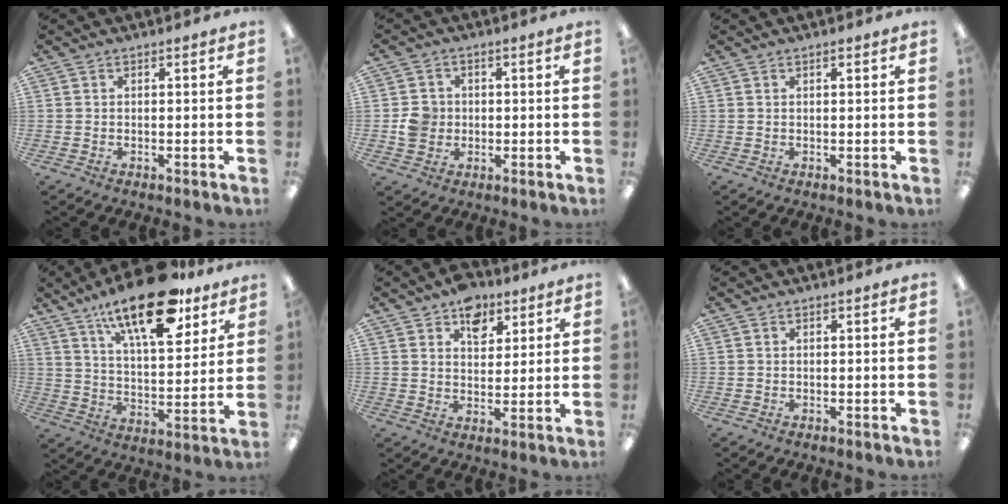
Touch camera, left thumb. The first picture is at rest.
{"total": 5.1, "force": [-0.2, 4.9, 1.7], "torque": [-0.022, 0.007, -0.003]}
{"total": 0.5, "force": [0.4, 0.1, 0.3], "torque": [-0.006, 0.002, 0.007]}
{"total": 20.4, "force": [14.1, 7.4, 12.7], "torque": [-0.204, -0.073, 0.234]}
{"total": 8.5, "force": [5.5, 5.5, 3.5], "torque": [-0.030, -0.023, 0.095]}
{"total": 0.0}